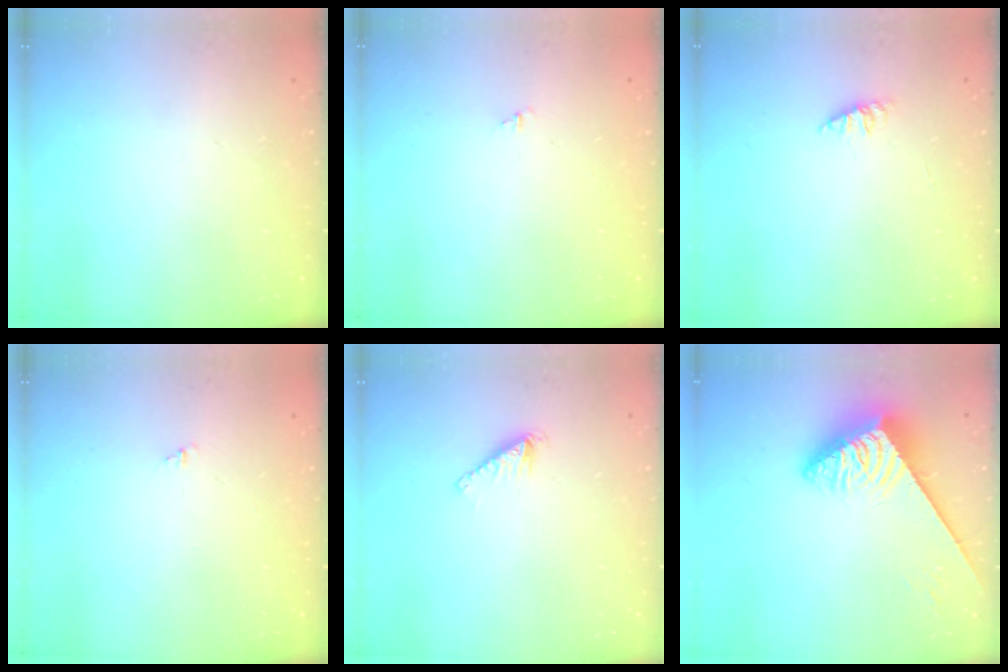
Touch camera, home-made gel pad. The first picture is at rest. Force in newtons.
{"total": 0.7, "press": 0.7, "slide": 0.1}
{"total": 1.6, "press": 1.6, "slide": 0.4}
{"total": 0.7, "press": 0.7, "slide": 0.1}
{"total": 2.1, "press": 2.0, "slide": 0.3}
{"total": 3.7, "press": 3.6, "slide": 0.8}